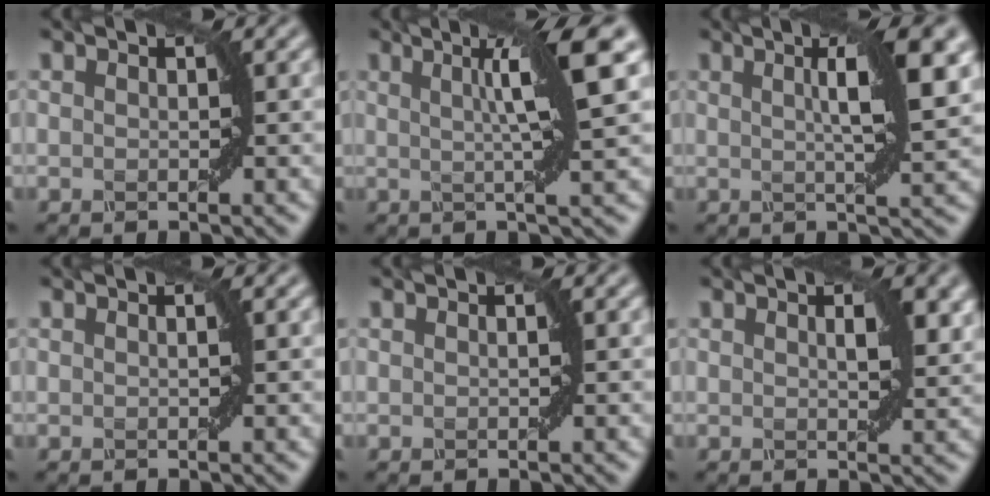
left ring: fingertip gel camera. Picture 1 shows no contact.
{"total": 6.7, "force": [1.7, 0.8, 6.4], "torque": [-0.089, 0.018, 0.026]}
{"total": 6.9, "force": [1.9, 1.5, 6.5], "torque": [-0.078, 0.013, 0.026]}
{"total": 0.0}
{"total": 0.0}
{"total": 2.8, "force": [1.1, 0.9, 2.4], "torque": [-0.034, 0.002, 0.021]}